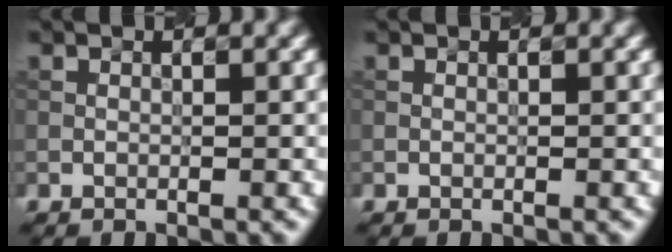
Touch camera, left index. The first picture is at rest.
{"total": 0.0}